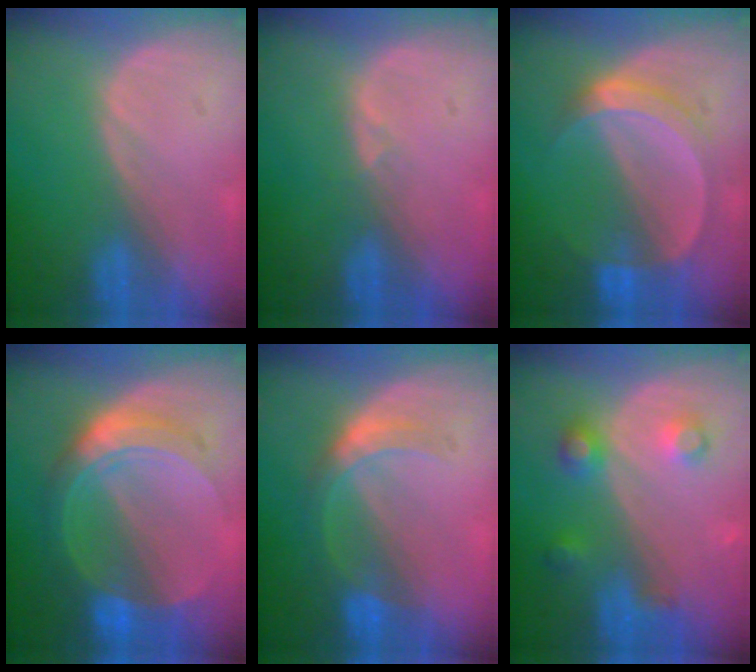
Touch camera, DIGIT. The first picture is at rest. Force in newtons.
{"total": 0.7, "press": 0.6, "slide": 0.3}
{"total": 5.7, "press": 5.2, "slide": 2.4}
{"total": 8.3, "press": 8.3, "slide": 0.7}
{"total": 5.3, "press": 4.8, "slide": 2.2}
{"total": 4.5, "press": 4.5, "slide": 0.1}